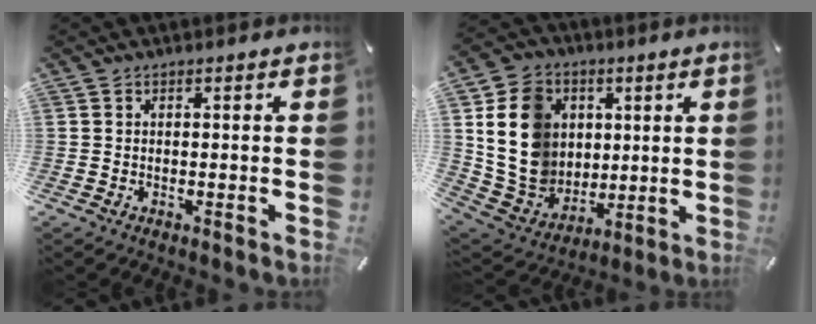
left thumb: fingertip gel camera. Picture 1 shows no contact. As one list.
[{"total": 16.7, "force": [3.3, 14.5, 7.6], "torque": [-0.164, -0.010, 0.067]}]